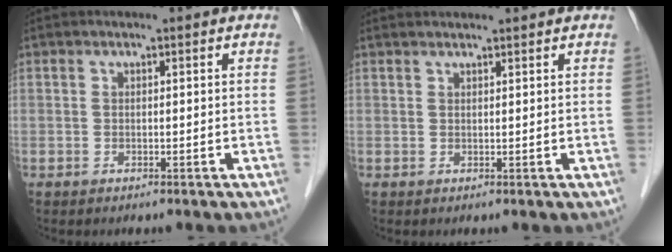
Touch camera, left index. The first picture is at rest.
{"total": 2.9, "force": [2.8, 0.0, 0.8], "torque": [-0.012, 0.022, 0.040]}